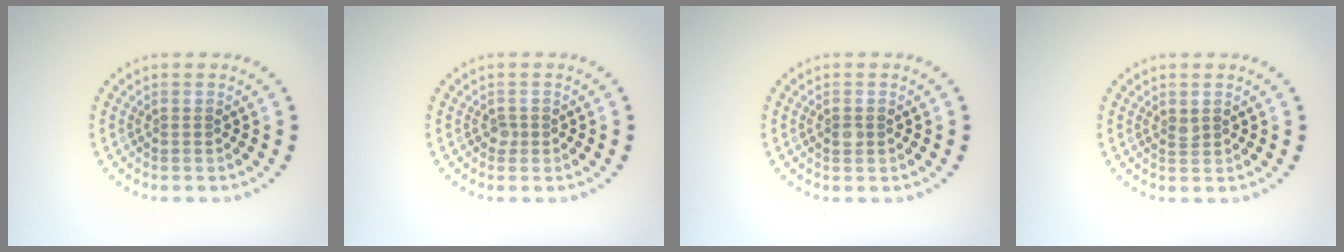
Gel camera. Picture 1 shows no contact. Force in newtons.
{"total": 0.8, "press": 0.6, "slide": 0.5}
{"total": 0.9, "press": 0.9, "slide": 0.0}
{"total": 0.7, "press": 0.6, "slide": 0.5}